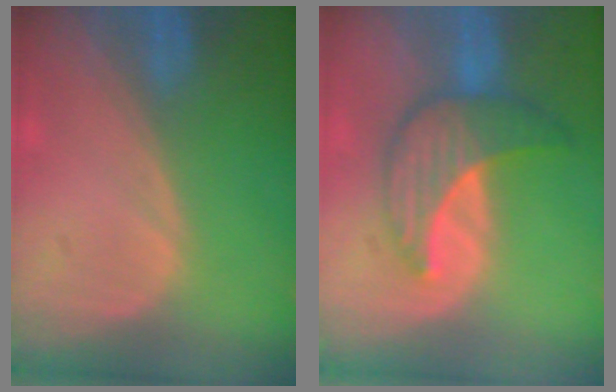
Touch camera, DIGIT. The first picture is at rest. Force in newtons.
{"total": 7.0, "press": 6.9, "slide": 1.0}